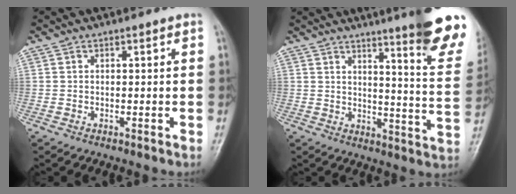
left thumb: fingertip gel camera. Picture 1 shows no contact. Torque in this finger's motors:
{"motor_torque": [3.16, 1.85, 1.19, -1.58, 0.07]}